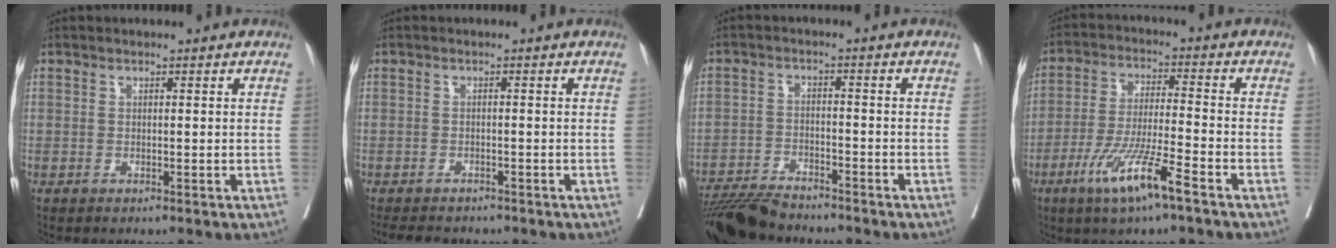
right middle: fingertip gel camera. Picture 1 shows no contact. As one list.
[{"total": 6.0, "force": [-5.3, 2.1, 2.0], "torque": [-0.025, -0.005, -0.075]}, {"total": 8.1, "force": [-7.7, 1.0, 2.4], "torque": [-0.034, -0.017, -0.135]}, {"total": 10.0, "force": [-5.7, 0.1, 8.2], "torque": [-0.164, -0.022, -0.106]}]